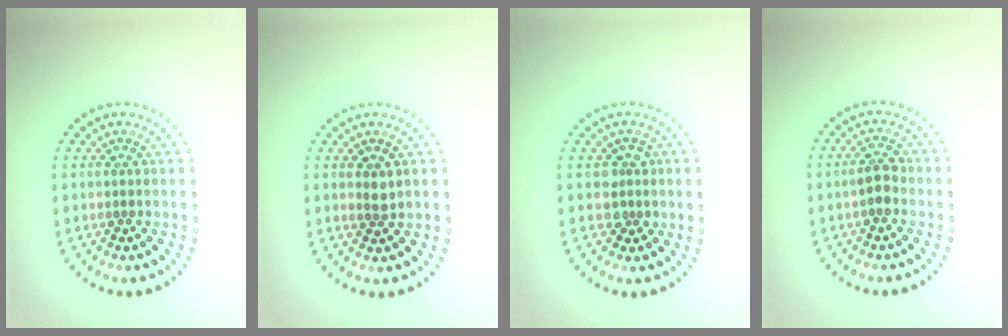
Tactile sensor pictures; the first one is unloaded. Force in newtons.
{"total": 1.1, "press": 1.0, "slide": 0.6}
{"total": 1.8, "press": 1.6, "slide": 1.0}
{"total": 1.8, "press": 1.8, "slide": 0.4}